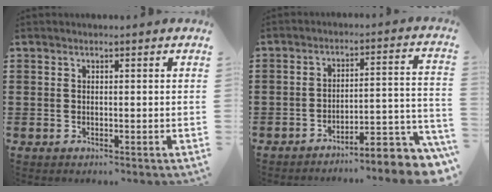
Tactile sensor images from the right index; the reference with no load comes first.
{"total": 5.9, "force": [-5.2, 0.5, 2.8], "torque": [-0.042, -0.009, -0.101]}